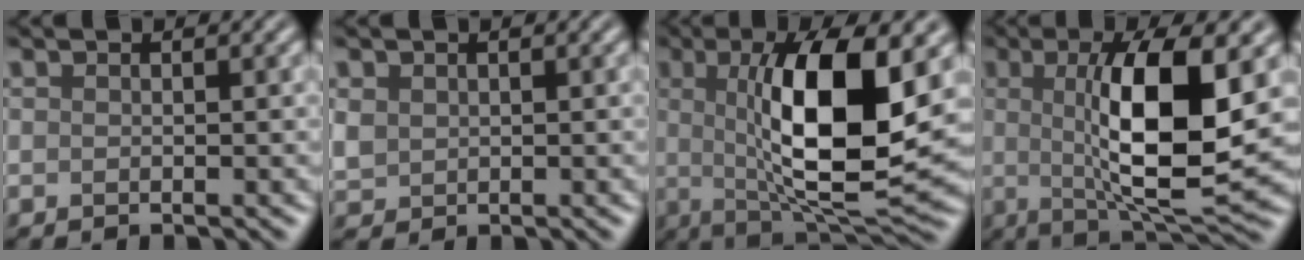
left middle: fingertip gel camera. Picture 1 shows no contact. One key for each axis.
{"total": 1.5, "fx": 0.6, "fy": 1.4, "fz": 0.4, "tx": -0.013, "ty": 0.000, "tz": 0.015}
{"total": 11.9, "fx": 1.2, "fy": 3.6, "fz": 11.3, "tx": -0.174, "ty": -0.005, "tz": 0.025}
{"total": 10.3, "fx": 0.8, "fy": 2.8, "fz": 9.9, "tx": -0.155, "ty": -0.009, "tz": 0.019}